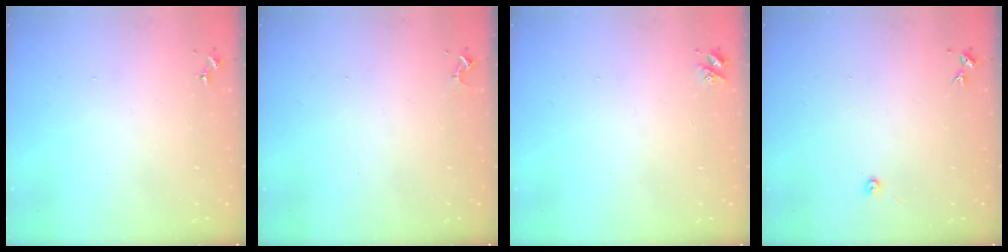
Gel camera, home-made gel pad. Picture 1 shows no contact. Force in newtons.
{"total": 3.1, "press": 3.1, "slide": 0.4}
{"total": 3.8, "press": 3.8, "slide": 0.5}
{"total": 2.0, "press": 2.0, "slide": 0.3}